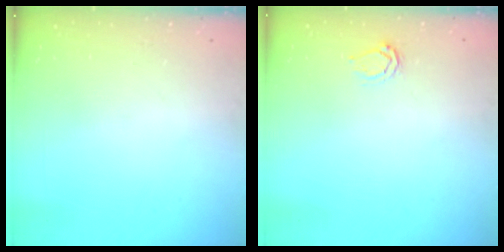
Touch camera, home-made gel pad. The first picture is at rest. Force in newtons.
{"total": 2.3, "press": 2.3, "slide": 0.2}